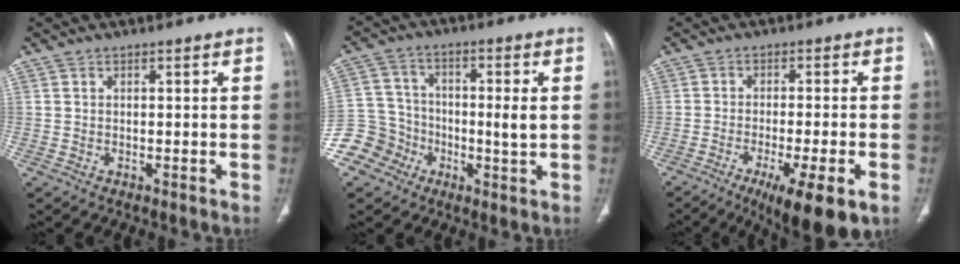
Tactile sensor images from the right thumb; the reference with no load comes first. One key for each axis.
{"total": 9.8, "fx": -3.2, "fy": 8.2, "fz": 4.3, "tx": -0.055, "ty": 0.034, "tz": -0.063}
{"total": 12.2, "fx": -6.2, "fy": 2.3, "fz": 10.2, "tx": -0.139, "ty": -0.005, "tz": -0.091}